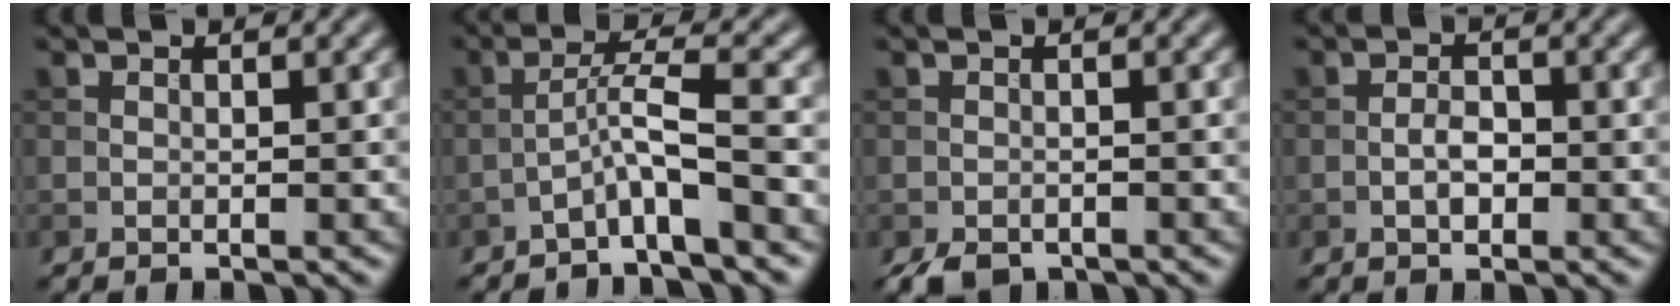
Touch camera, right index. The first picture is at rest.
{"total": 3.4, "force": [-2.1, -0.1, 2.7], "torque": [-0.053, 0.020, -0.047]}
{"total": 2.0, "force": [-1.6, 1.0, 0.8], "torque": [-0.013, -0.004, -0.029]}
{"total": 1.9, "force": [-0.6, 1.0, 1.5], "torque": [-0.027, 0.004, -0.014]}